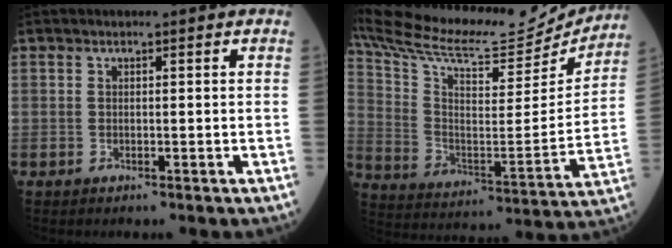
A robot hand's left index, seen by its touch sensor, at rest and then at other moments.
{"total": 28.7, "force": [26.2, 5.7, 10.3], "torque": [-0.206, -0.042, 0.382]}